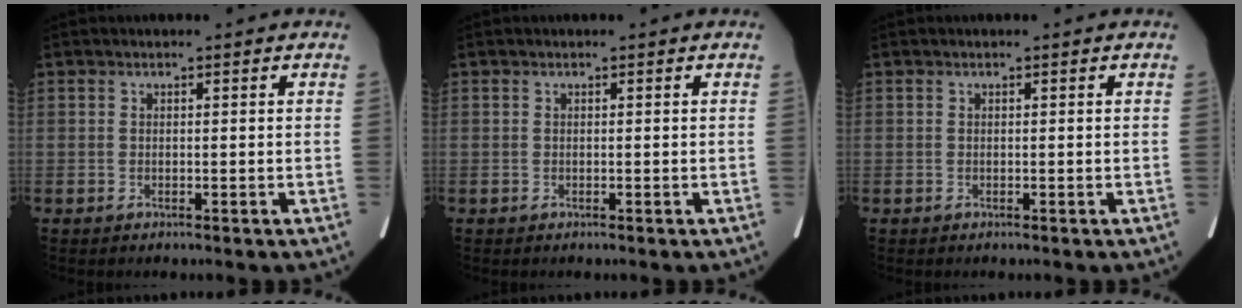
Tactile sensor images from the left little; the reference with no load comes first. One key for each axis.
{"total": 0.0}
{"total": 0.0}